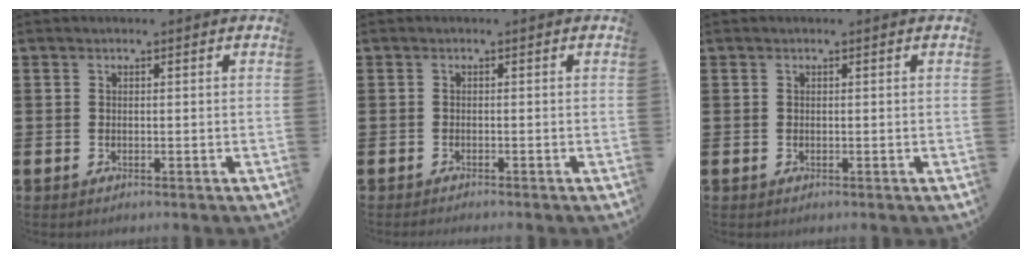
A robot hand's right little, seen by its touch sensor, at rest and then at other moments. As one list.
[{"total": 0.5, "force": [-0.5, -0.1, 0.1], "torque": [0.000, -0.002, -0.010]}, {"total": 0.0}]